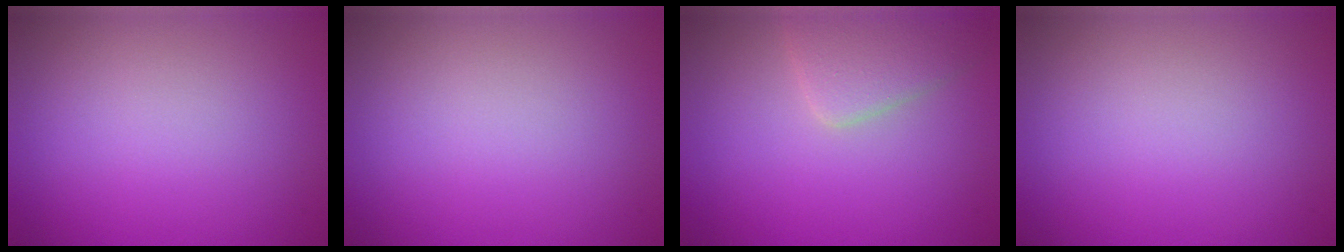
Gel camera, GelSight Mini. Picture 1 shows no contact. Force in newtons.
{"total": 0.0}
{"total": 2.5, "press": 2.5, "slide": 0.2}
{"total": 0.0}